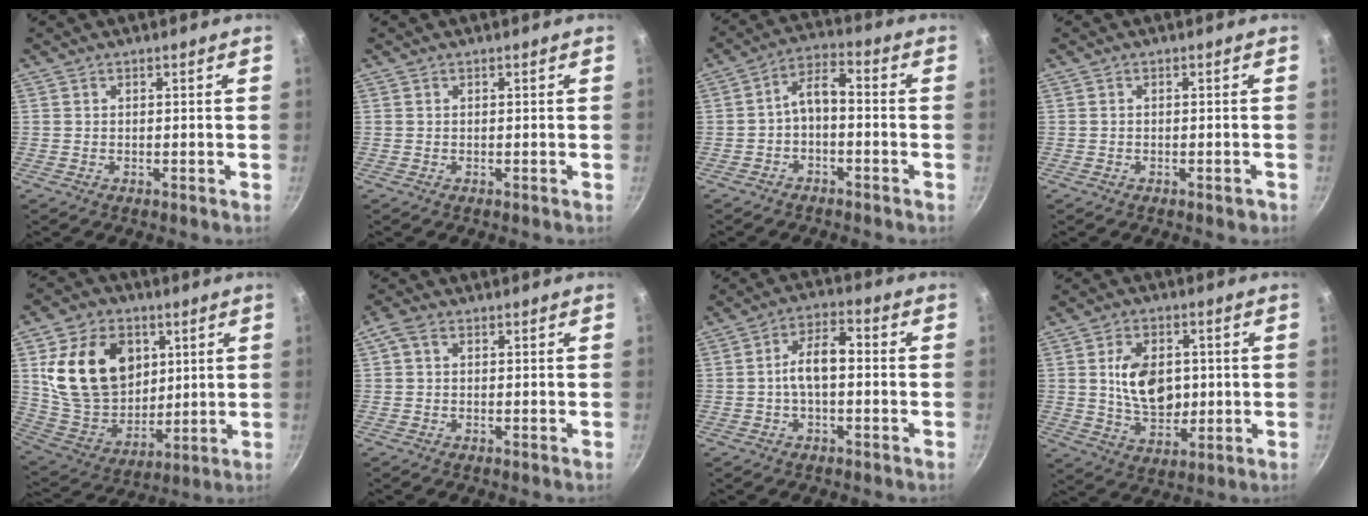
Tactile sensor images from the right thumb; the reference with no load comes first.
{"total": 0.0}
{"total": 5.7, "force": [-2.0, 2.8, 4.6], "torque": [-0.082, 0.043, -0.038]}
{"total": 1.3, "force": [-0.8, 0.6, 0.9], "torque": [-0.014, 0.009, -0.006]}
{"total": 21.2, "force": [5.9, 15.9, 12.7], "torque": [-0.191, -0.019, 0.117]}
{"total": 2.8, "force": [0.7, 1.7, 2.0], "torque": [-0.043, 0.012, 0.011]}
{"total": 7.3, "force": [-0.6, 3.6, 6.4], "torque": [-0.104, 0.033, -0.018]}
{"total": 11.5, "force": [1.2, 7.8, 8.3], "torque": [-0.115, -0.010, 0.023]}